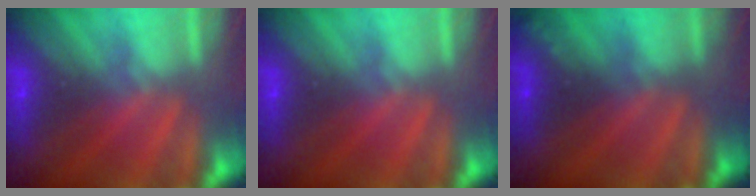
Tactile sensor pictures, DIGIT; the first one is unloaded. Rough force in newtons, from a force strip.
{"total": 0.0}
{"total": 2.3}